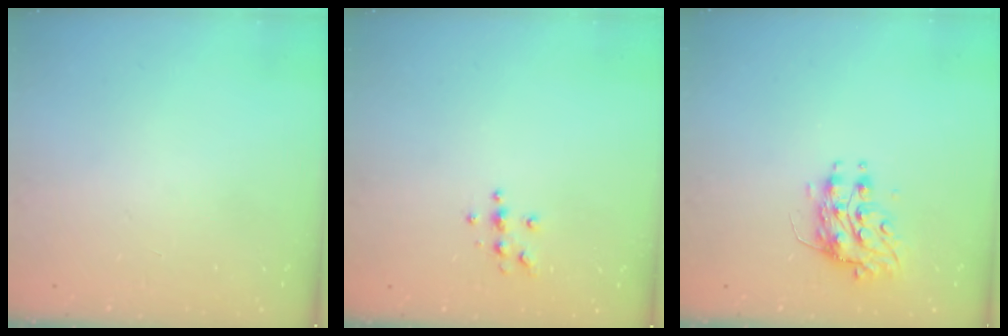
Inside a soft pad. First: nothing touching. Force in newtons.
{"total": 3.9, "press": 3.9, "slide": 0.6}
{"total": 8.3, "press": 8.2, "slide": 0.6}